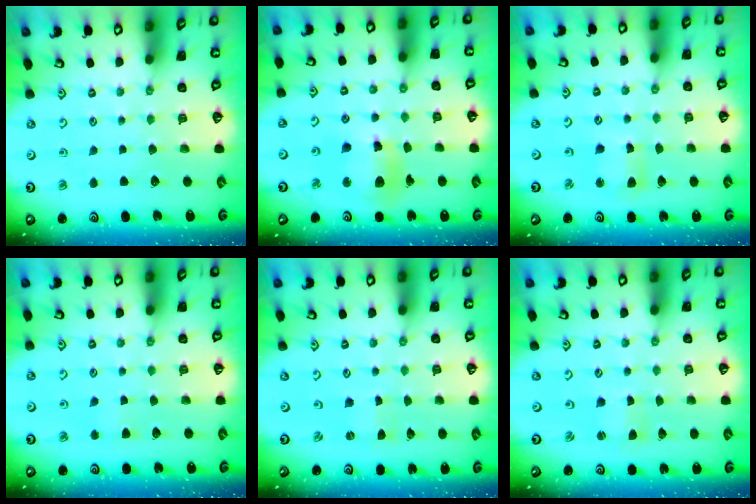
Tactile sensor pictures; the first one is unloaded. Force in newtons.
{"total": 11.5, "press": 11.4, "slide": 1.7}
{"total": 5.2, "press": 5.1, "slide": 0.7}
{"total": 2.7, "press": 2.7, "slide": 0.4}
{"total": 0.0}
{"total": 0.9, "press": 0.9, "slide": 0.2}